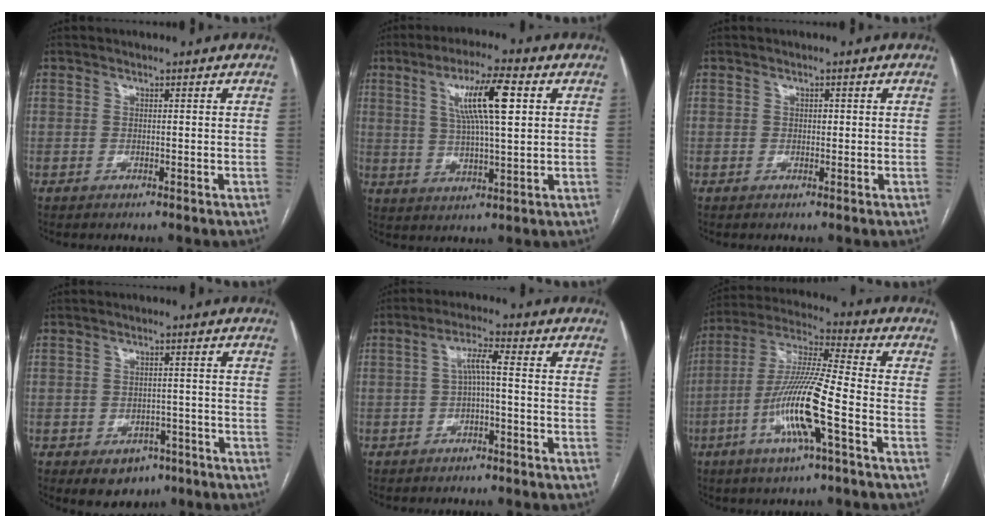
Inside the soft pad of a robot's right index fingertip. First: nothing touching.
{"total": 10.4, "force": [3.3, 1.2, 9.8], "torque": [-0.173, 0.011, 0.058]}
{"total": 0.8, "force": [0.1, 0.5, 0.5], "torque": [-0.005, 0.002, -0.001]}
{"total": 5.3, "force": [-2.8, 4.0, 2.2], "torque": [-0.019, 0.007, -0.027]}
{"total": 3.9, "force": [-0.2, 0.5, 3.8], "torque": [-0.068, 0.018, -0.003]}
{"total": 14.0, "force": [-4.8, 0.4, 13.1], "torque": [-0.263, -0.002, -0.097]}